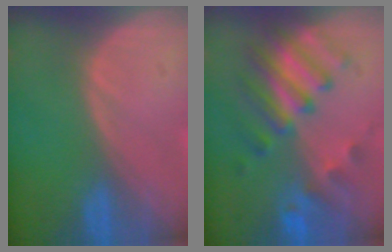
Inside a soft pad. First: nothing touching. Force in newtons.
{"total": 7.9, "press": 7.7, "slide": 1.7}